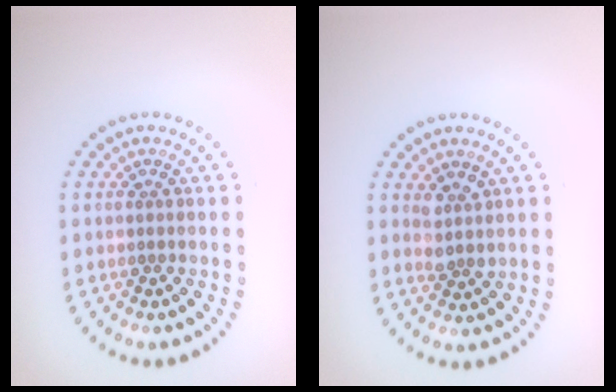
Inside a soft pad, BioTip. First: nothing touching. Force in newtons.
{"total": 1.6, "press": 1.4, "slide": 0.6}